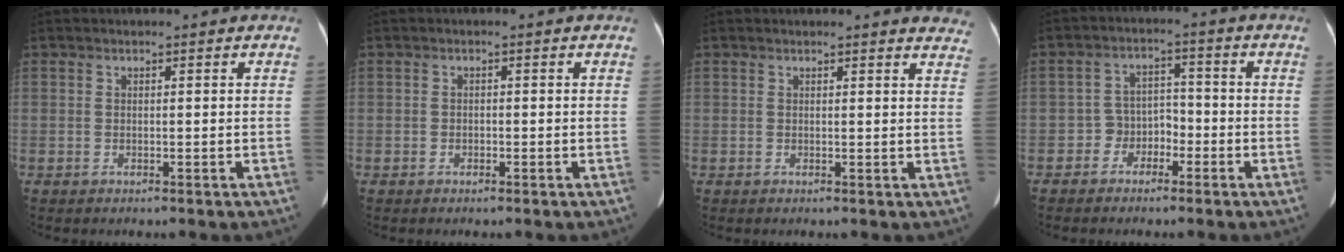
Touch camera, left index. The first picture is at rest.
{"total": 0.6, "force": [-0.4, 0.4, 0.2], "torque": [-0.004, 0.002, -0.007]}
{"total": 6.8, "force": [6.6, 1.1, 1.0], "torque": [0.016, -0.023, 0.036]}
{"total": 3.8, "force": [-2.2, 2.9, 1.3], "torque": [-0.022, 0.013, -0.042]}